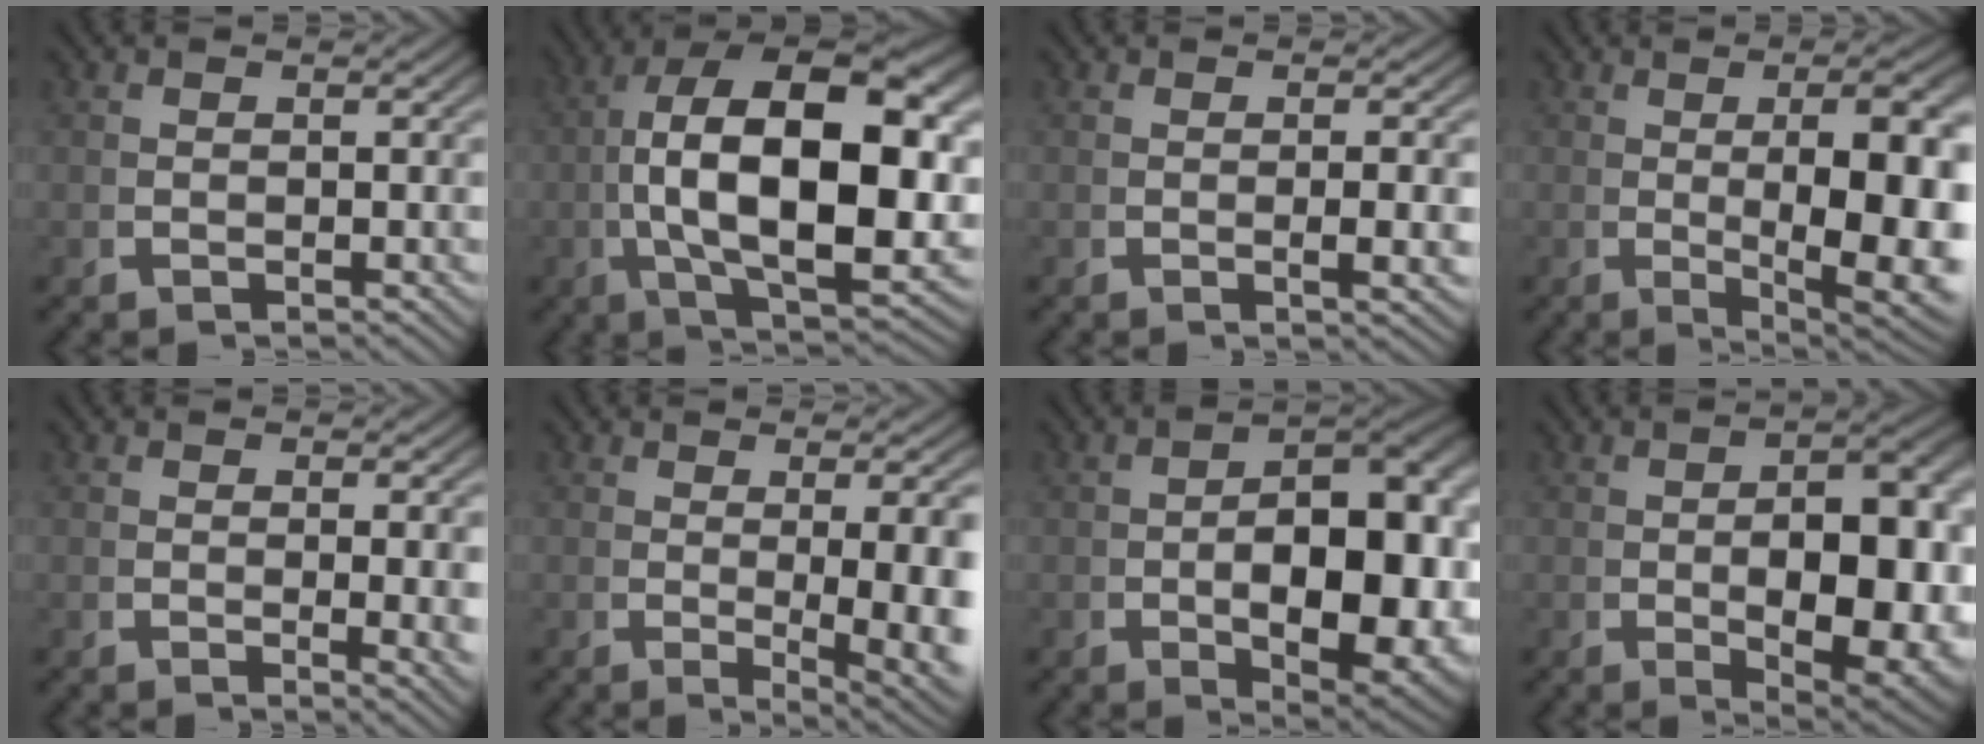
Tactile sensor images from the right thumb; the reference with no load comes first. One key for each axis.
{"total": 17.2, "fx": 0.0, "fy": 8.7, "fz": 14.9, "tx": -0.268, "ty": -0.063, "tz": 0.033}
{"total": 2.0, "fx": 0.0, "fy": 0.2, "fz": 2.0, "tx": -0.032, "ty": 0.002, "tz": 0.001}
{"total": 10.3, "fx": -0.9, "fy": 4.4, "fz": 9.3, "tx": -0.131, "ty": -0.023, "tz": 0.006}
{"total": 2.4, "fx": 0.3, "fy": 0.5, "fz": 2.3, "tx": -0.033, "ty": -0.008, "tz": 0.008}
{"total": 6.0, "fx": -0.7, "fy": 2.2, "fz": 5.5, "tx": -0.080, "ty": -0.016, "tz": -0.001}
{"total": 14.0, "fx": -1.4, "fy": 7.3, "fz": 11.8, "tx": -0.181, "ty": -0.043, "tz": 0.005}
{"total": 11.2, "fx": -1.5, "fy": 5.3, "fz": 9.7, "tx": -0.150, "ty": -0.032, "tz": -0.002}